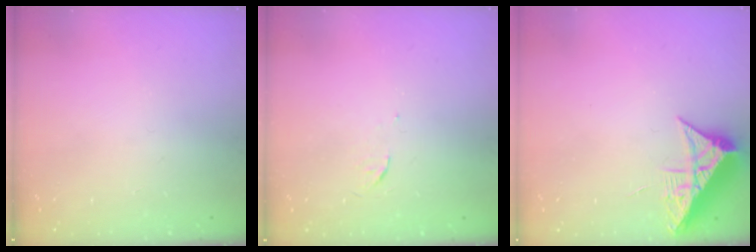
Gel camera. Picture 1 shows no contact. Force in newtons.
{"total": 3.3, "press": 3.3, "slide": 0.5}
{"total": 8.4, "press": 8.4, "slide": 0.5}